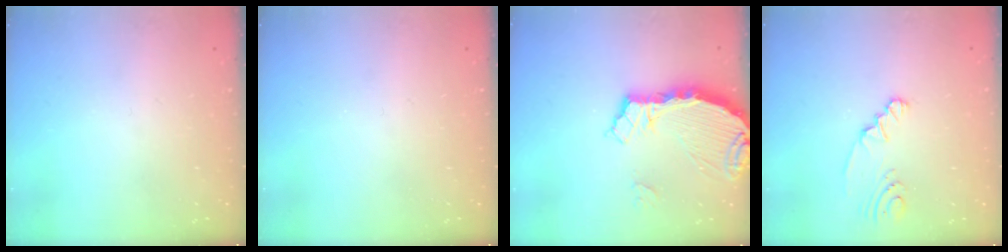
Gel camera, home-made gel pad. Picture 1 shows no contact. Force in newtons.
{"total": 0.0}
{"total": 6.4, "press": 6.4, "slide": 0.8}
{"total": 2.6, "press": 2.1, "slide": 1.5}